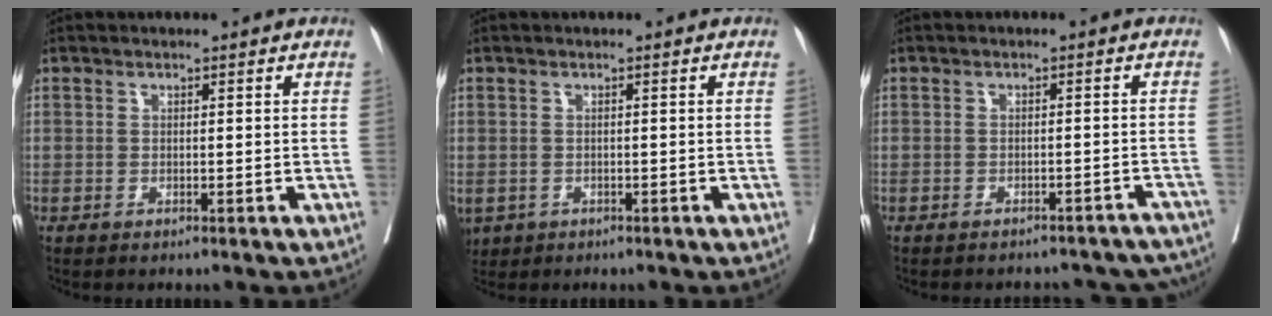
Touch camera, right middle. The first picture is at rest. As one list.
[{"total": 3.7, "force": [-1.7, 3.1, 1.2], "torque": [-0.025, -0.004, -0.022]}, {"total": 13.1, "force": [-12.1, 4.2, 2.6], "torque": [-0.039, 0.015, -0.123]}]